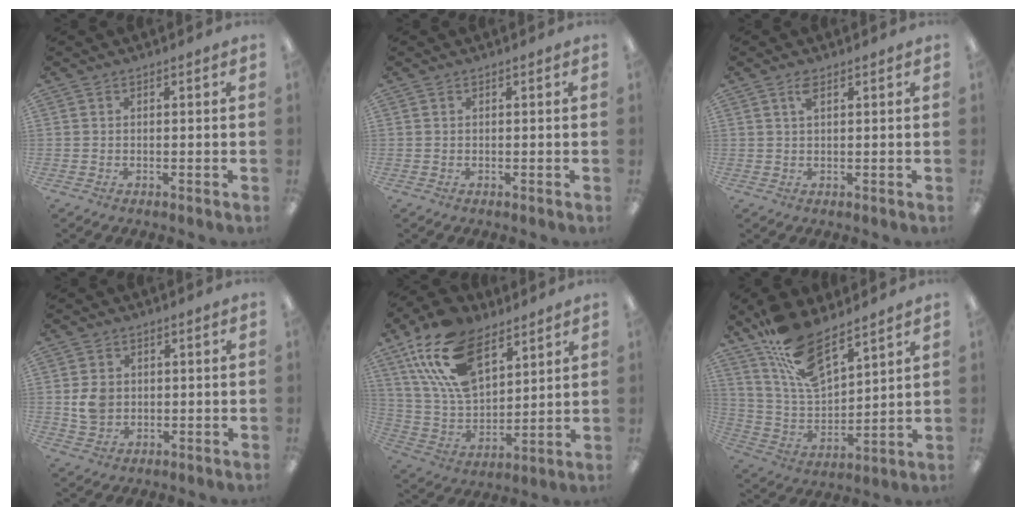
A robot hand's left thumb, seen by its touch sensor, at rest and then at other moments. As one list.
[{"total": 0.0}, {"total": 2.4, "force": [1.3, 0.9, 1.8], "torque": [-0.033, 0.000, 0.021]}, {"total": 5.6, "force": [0.4, 4.7, 3.0], "torque": [-0.051, 0.002, 0.008]}, {"total": 21.1, "force": [12.1, 11.5, 12.8], "torque": [-0.283, -0.045, 0.220]}, {"total": 15.3, "force": [11.0, 5.9, 8.8], "torque": [-0.176, -0.056, 0.204]}]